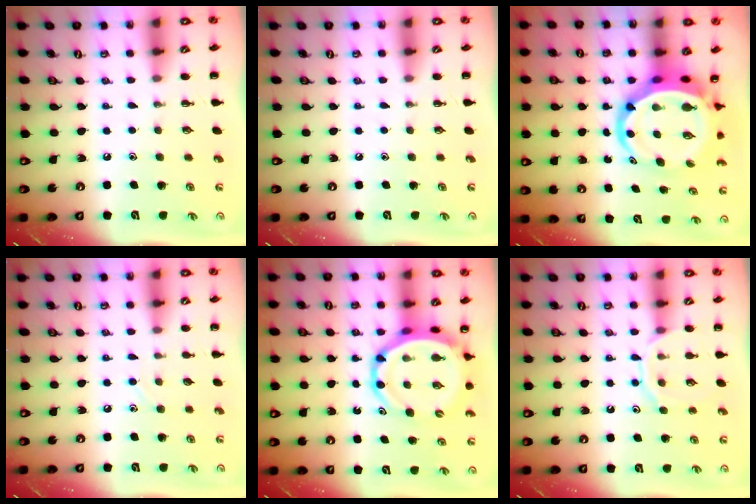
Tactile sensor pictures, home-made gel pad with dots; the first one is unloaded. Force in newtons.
{"total": 0.0}
{"total": 10.5, "press": 10.1, "slide": 2.9}
{"total": 2.0, "press": 2.0, "slide": 0.6}
{"total": 9.6, "press": 9.2, "slide": 2.9}
{"total": 10.0, "press": 10.0, "slide": 0.6}